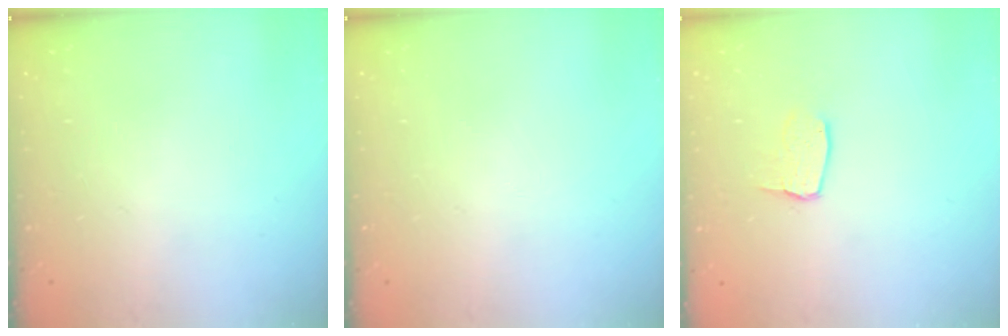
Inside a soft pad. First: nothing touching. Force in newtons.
{"total": 0.0}
{"total": 3.0, "press": 3.0, "slide": 0.2}